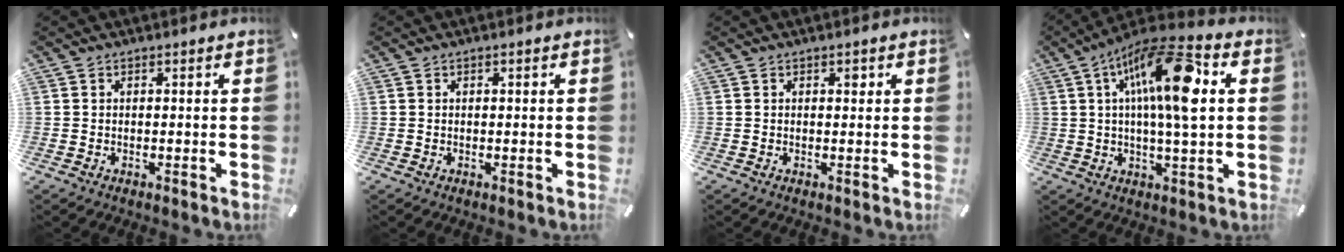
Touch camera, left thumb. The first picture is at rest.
{"total": 0.6, "force": [0.2, 0.3, 0.5], "torque": [-0.010, 0.003, 0.002]}
{"total": 1.4, "force": [0.5, 0.8, 1.0], "torque": [-0.011, 0.001, 0.007]}
{"total": 18.2, "force": [4.4, 5.1, 16.9], "torque": [-0.290, -0.001, 0.062]}